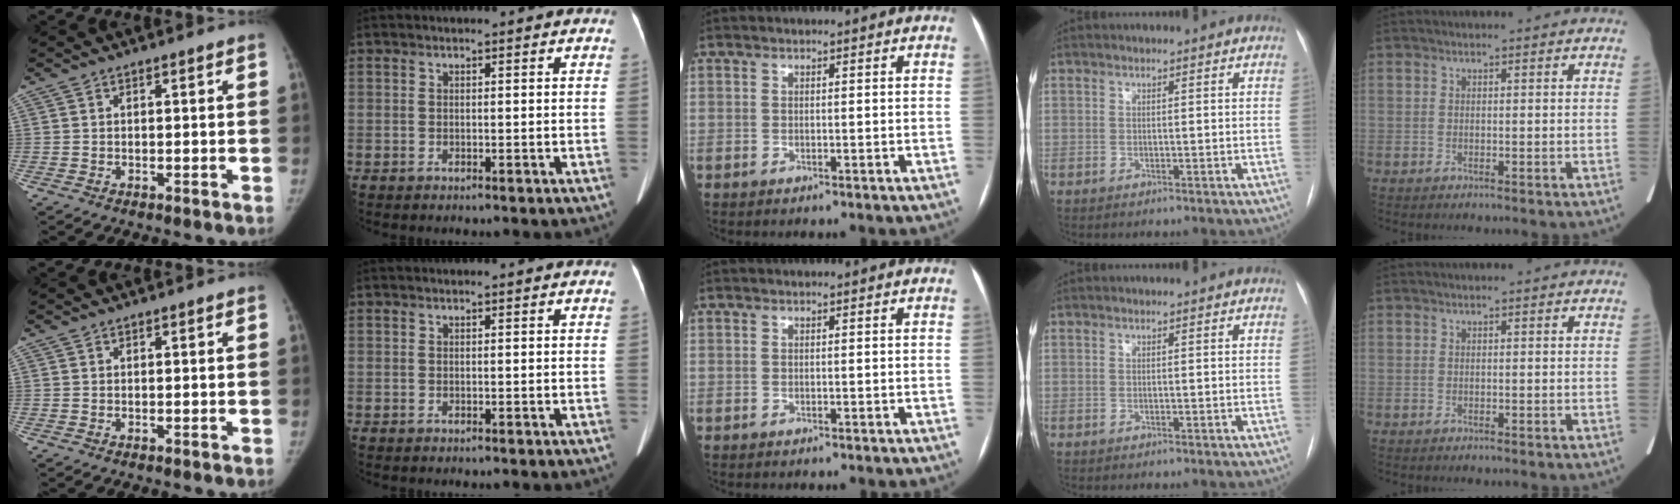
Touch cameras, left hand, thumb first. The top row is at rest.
{}